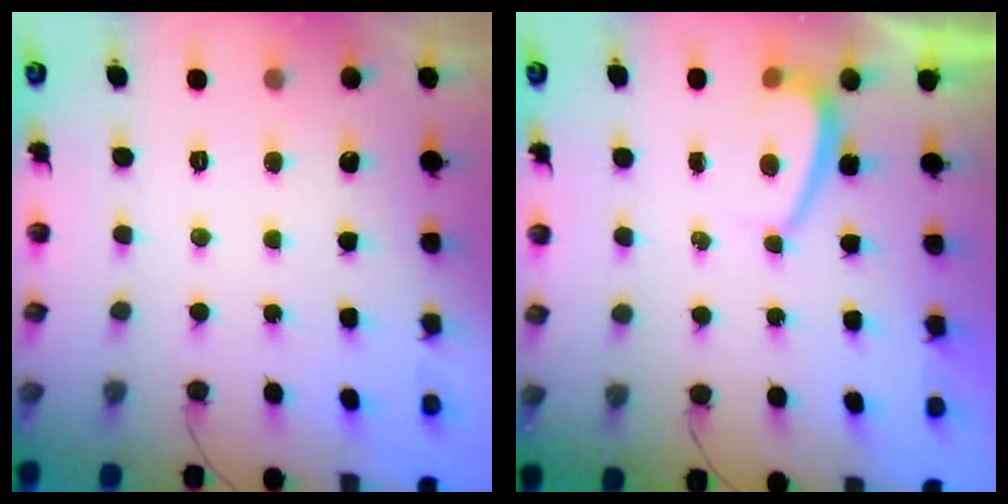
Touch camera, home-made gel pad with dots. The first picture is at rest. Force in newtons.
{"total": 0.9, "press": 0.7, "slide": 0.5}